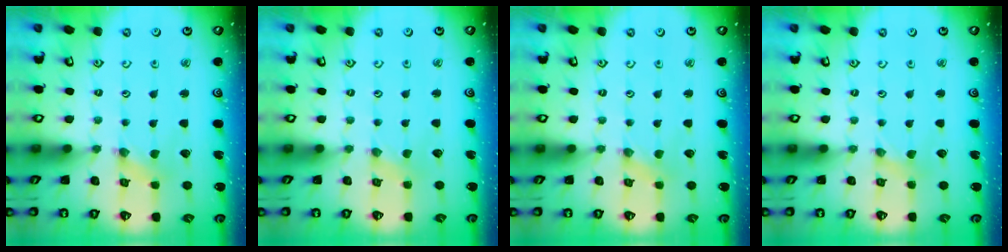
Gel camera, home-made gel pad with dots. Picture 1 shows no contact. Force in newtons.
{"total": 0.0}
{"total": 0.0}
{"total": 0.7, "press": 0.7, "slide": 0.1}